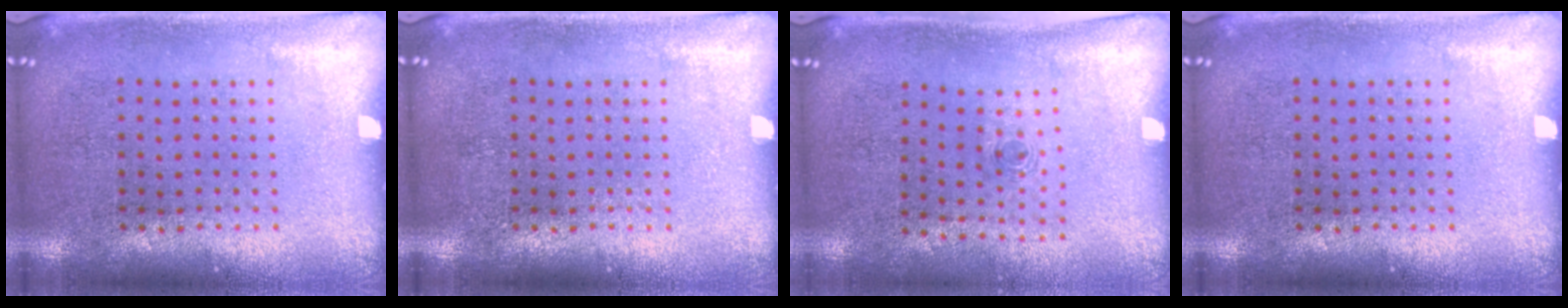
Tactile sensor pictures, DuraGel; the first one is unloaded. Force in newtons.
{"total": 0.0}
{"total": 0.7, "press": 0.3, "slide": 0.6}
{"total": 0.0}